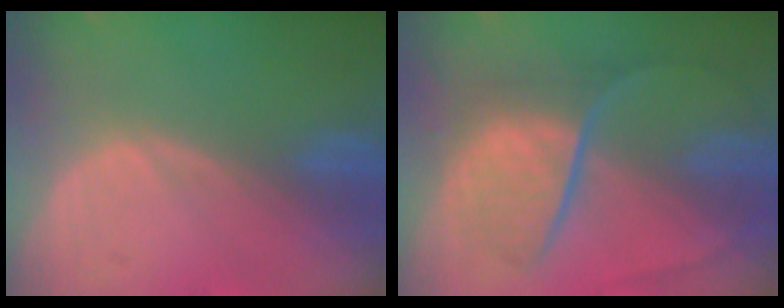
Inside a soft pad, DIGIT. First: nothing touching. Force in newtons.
{"total": 9.2, "press": 7.6, "slide": 5.2}